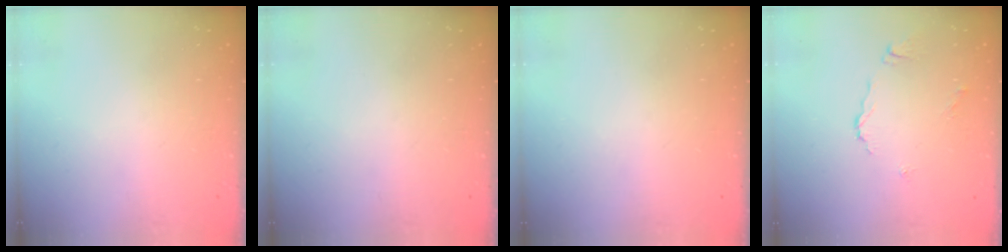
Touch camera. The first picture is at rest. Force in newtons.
{"total": 0.0}
{"total": 0.0}
{"total": 5.7, "press": 5.7, "slide": 0.5}